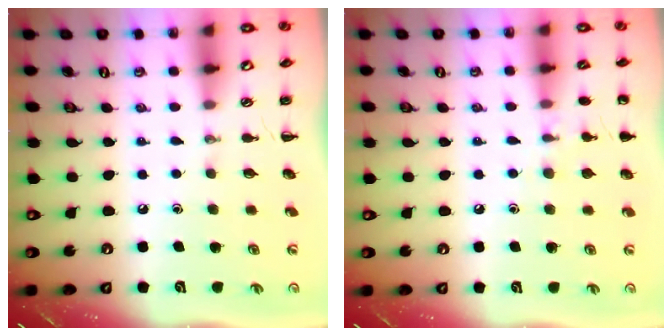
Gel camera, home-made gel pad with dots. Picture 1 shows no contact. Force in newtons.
{"total": 7.0, "press": 6.8, "slide": 1.9}